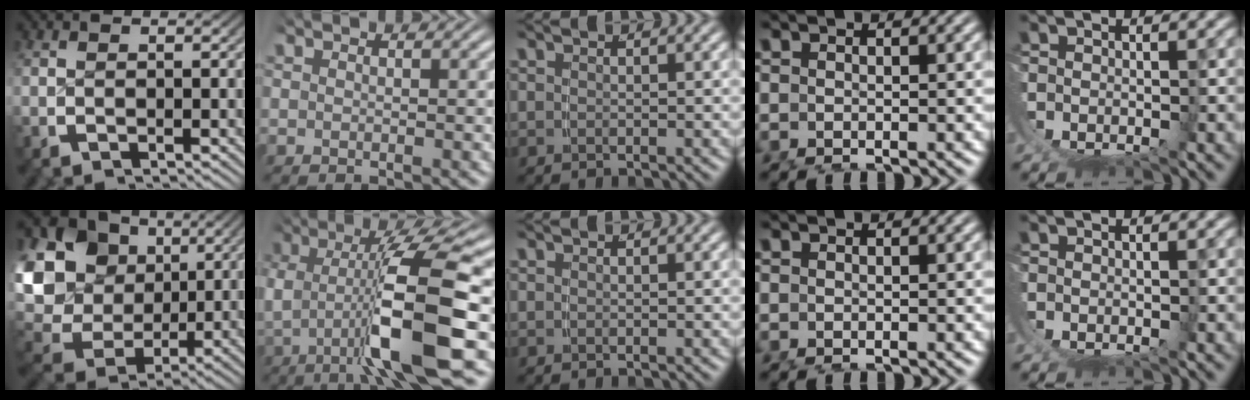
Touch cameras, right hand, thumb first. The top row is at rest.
{"thumb": {"total": 17.3, "force": [1.0, 14.2, 9.8], "torque": [-0.223, -0.042, 0.024]}, "index": {"total": 9.7, "force": [-0.4, 1.9, 9.5], "torque": [-0.156, -0.007, 0.002]}}